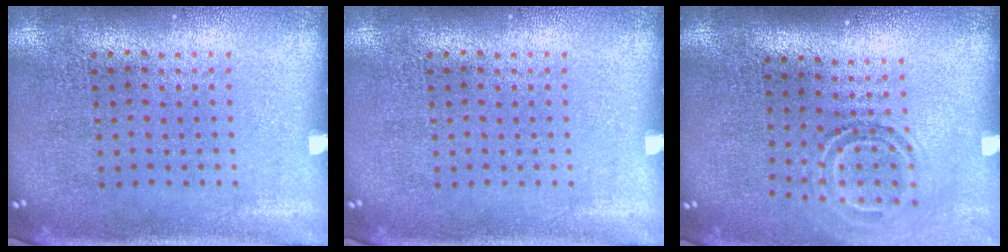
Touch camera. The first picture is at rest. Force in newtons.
{"total": 0.0}
{"total": 1.7, "press": 1.1, "slide": 1.2}